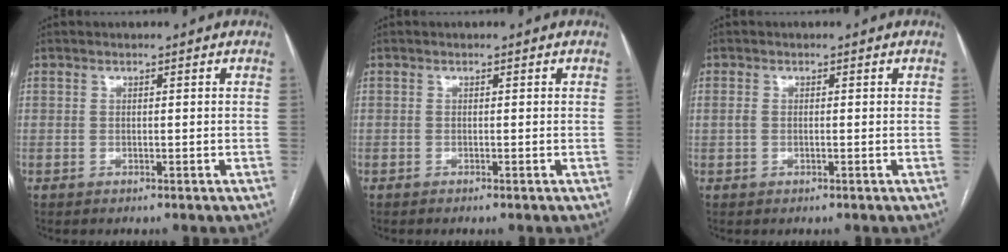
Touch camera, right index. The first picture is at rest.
{"total": 0.0}
{"total": 1.0, "force": [0.0, 0.7, 0.7], "torque": [-0.021, 0.006, 0.002]}